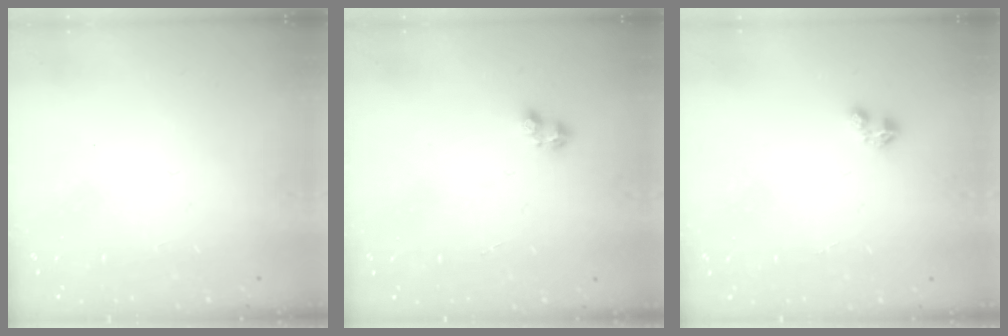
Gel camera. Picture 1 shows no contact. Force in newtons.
{"total": 2.4, "press": 2.3, "slide": 0.8}
{"total": 2.7, "press": 2.7, "slide": 0.4}